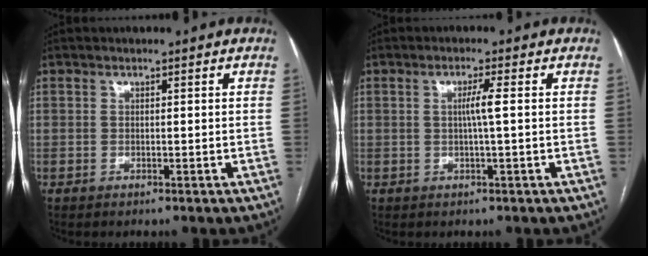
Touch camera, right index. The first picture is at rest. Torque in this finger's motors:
{"motor_torque": [0.46, 0.04, 0.11, 0.06]}